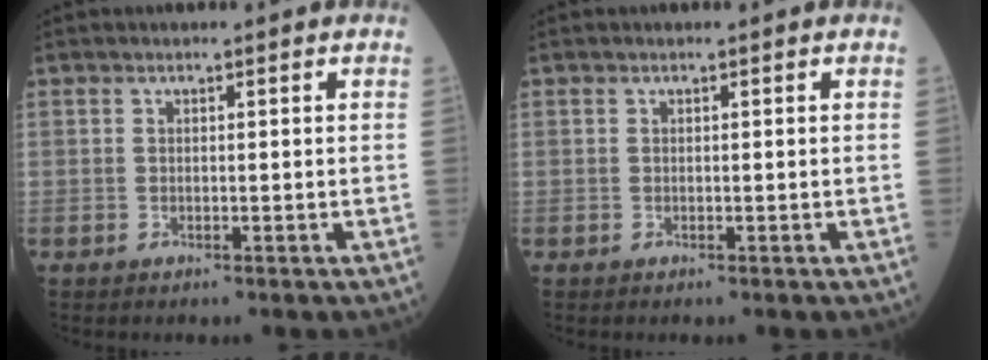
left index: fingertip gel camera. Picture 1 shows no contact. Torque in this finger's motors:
{"motor_torque": [0.00, 0.00, 0.03, 0.00]}